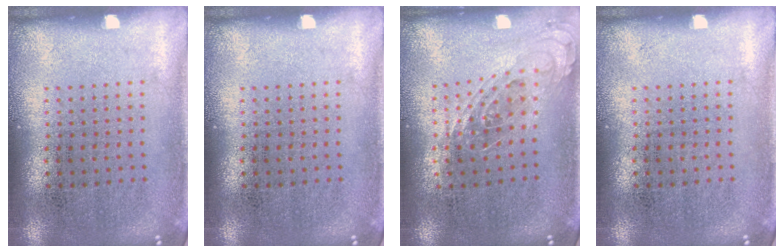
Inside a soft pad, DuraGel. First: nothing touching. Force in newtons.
{"total": 0.0}
{"total": 0.8, "press": 0.7, "slide": 0.3}
{"total": 0.0}